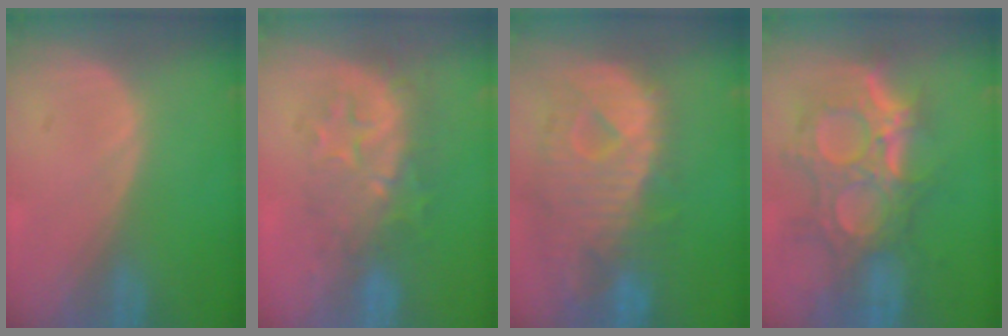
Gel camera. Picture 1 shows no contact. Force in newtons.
{"total": 8.9, "press": 8.1, "slide": 3.7}
{"total": 12.4, "press": 10.7, "slide": 6.3}
{"total": 11.9, "press": 10.6, "slide": 5.2}